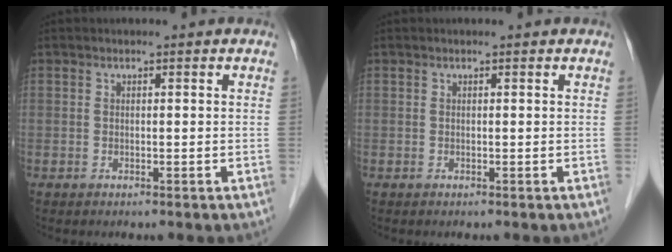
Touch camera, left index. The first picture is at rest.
{"total": 0.0}